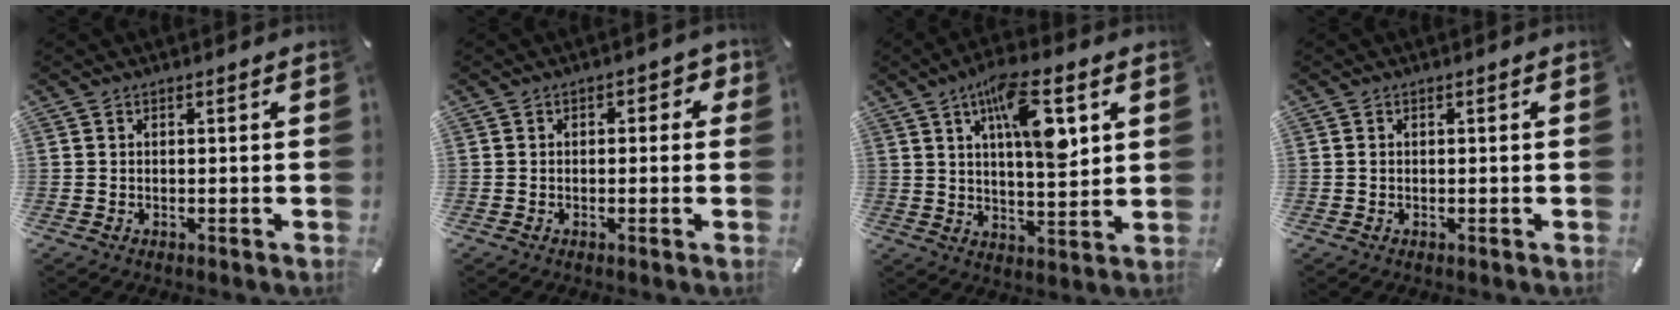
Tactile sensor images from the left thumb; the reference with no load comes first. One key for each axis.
{"total": 2.2, "fx": -0.4, "fy": 1.5, "fz": 1.5, "tx": -0.014, "ty": 0.005, "tz": -0.014}
{"total": 13.8, "fx": 5.7, "fy": 5.1, "fz": 11.5, "tx": -0.176, "ty": -0.012, "tz": 0.092}
{"total": 0.0}